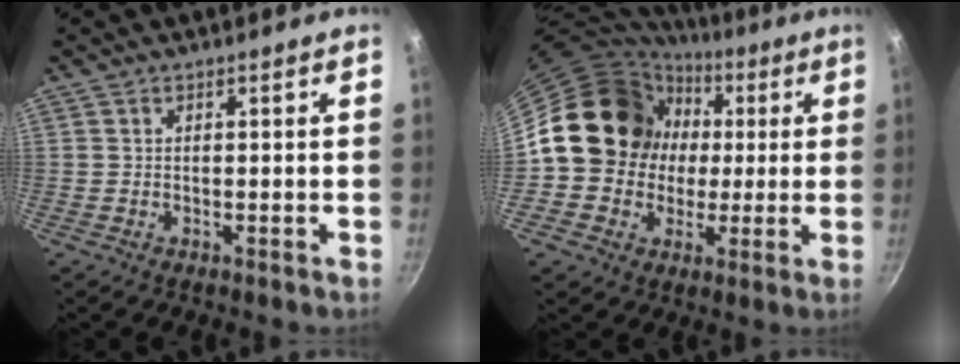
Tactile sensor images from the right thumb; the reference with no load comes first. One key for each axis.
{"total": 17.2, "fx": 1.7, "fy": 15.4, "fz": 7.6, "tx": -0.103, "ty": 0.026, "tz": 0.025}